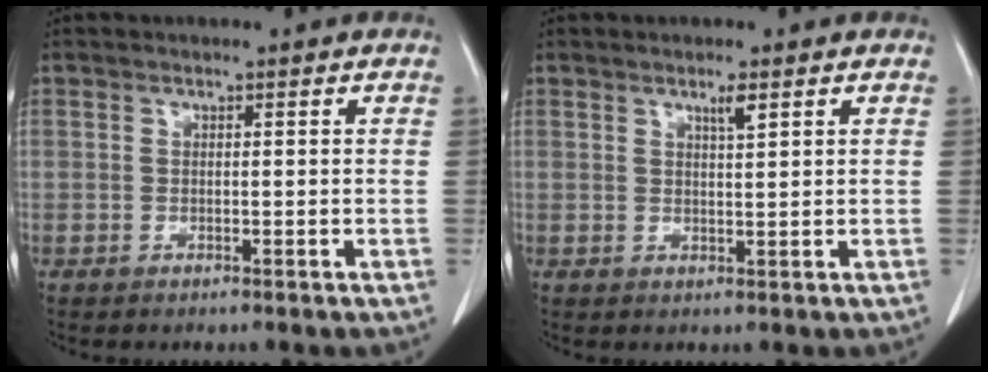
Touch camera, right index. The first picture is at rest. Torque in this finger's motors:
{"motor_torque": [0.03, 0.02, 0.04, 0.00]}